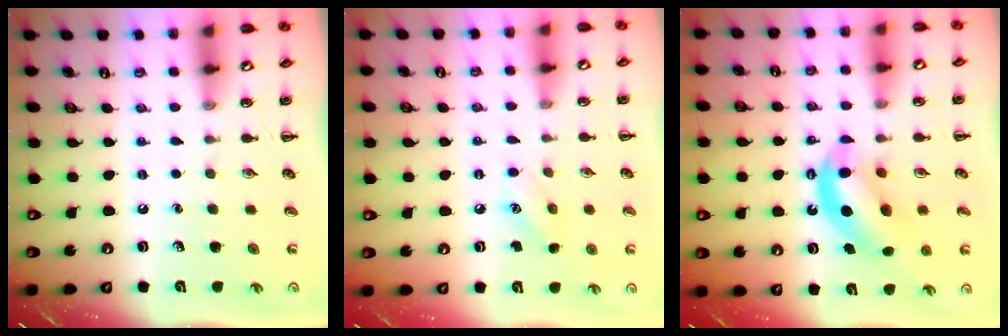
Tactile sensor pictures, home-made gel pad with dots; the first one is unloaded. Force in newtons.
{"total": 8.2, "press": 8.0, "slide": 1.7}
{"total": 10.5, "press": 10.1, "slide": 2.8}